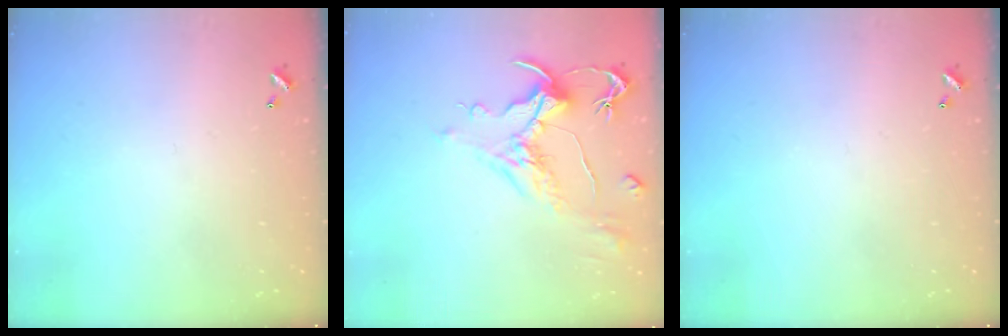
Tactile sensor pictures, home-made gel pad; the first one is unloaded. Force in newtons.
{"total": 1.6, "press": 0.7, "slide": 1.5}
{"total": 0.0}